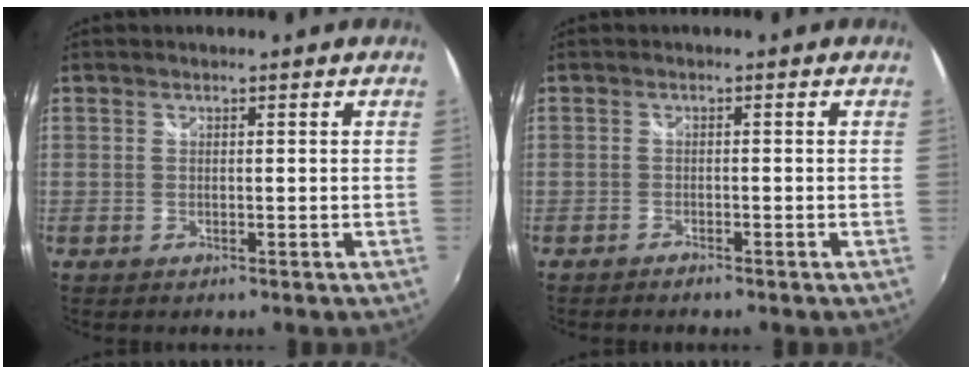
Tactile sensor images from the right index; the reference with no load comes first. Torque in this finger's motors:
{"motor_torque": [0.03, -0.02, 0.06, 0.02]}